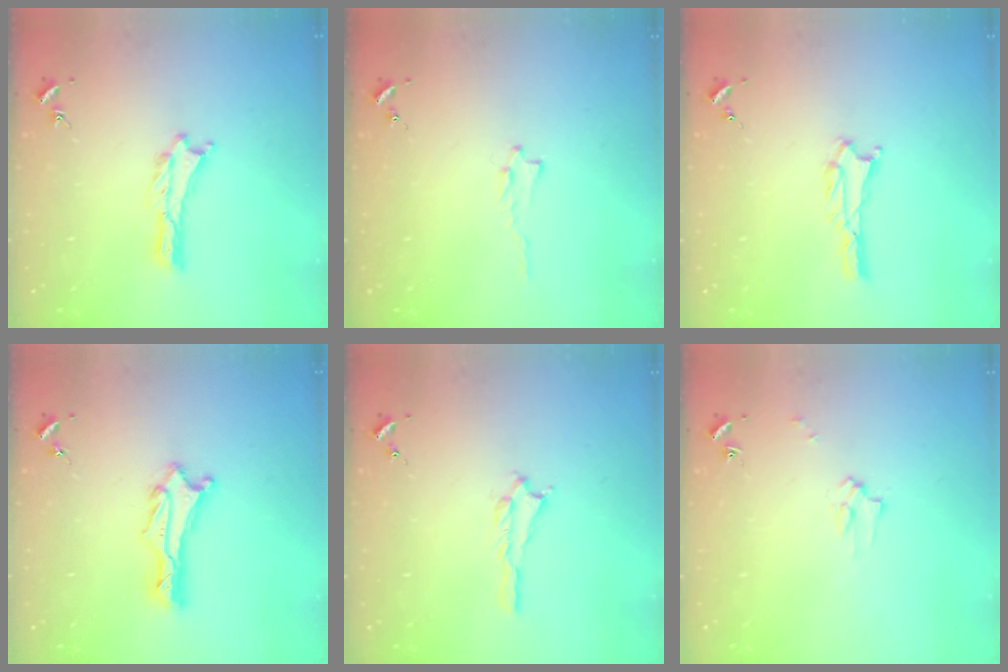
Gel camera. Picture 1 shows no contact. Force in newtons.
{"total": 0.6, "press": 0.6, "slide": 0.1}
{"total": 0.7, "press": 0.7, "slide": 0.1}
{"total": 1.5, "press": 1.5, "slide": 0.1}
{"total": 0.6, "press": 0.6, "slide": 0.2}
{"total": 2.2, "press": 2.2, "slide": 0.2}